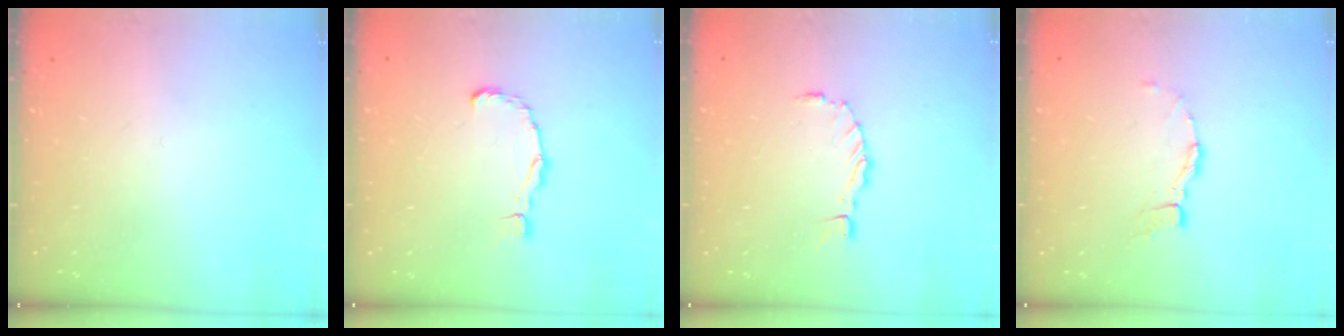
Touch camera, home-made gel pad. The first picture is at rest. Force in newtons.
{"total": 3.2, "press": 3.1, "slide": 0.4}
{"total": 0.0}
{"total": 6.4, "press": 6.4, "slide": 0.4}